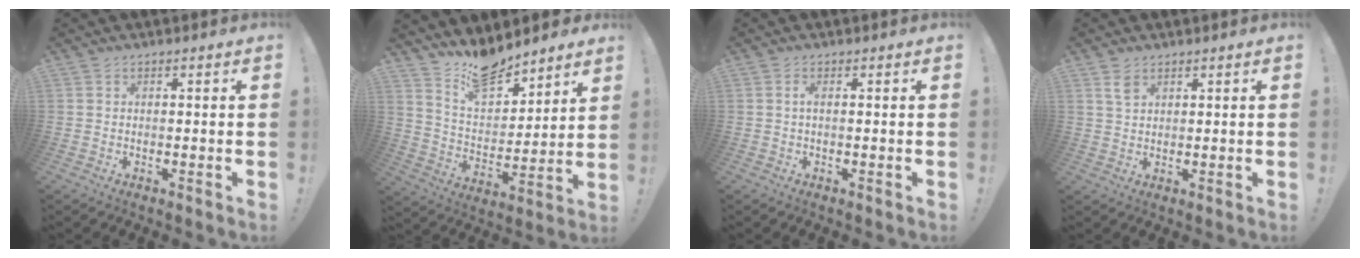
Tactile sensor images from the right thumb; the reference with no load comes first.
{"total": 14.0, "force": [11.8, 5.9, 4.6], "torque": [-0.076, -0.091, 0.216]}
{"total": 1.3, "force": [0.0, 0.3, 1.3], "torque": [-0.027, 0.004, 0.000]}
{"total": 3.3, "force": [2.0, 1.8, 2.0], "torque": [-0.021, -0.010, 0.034]}